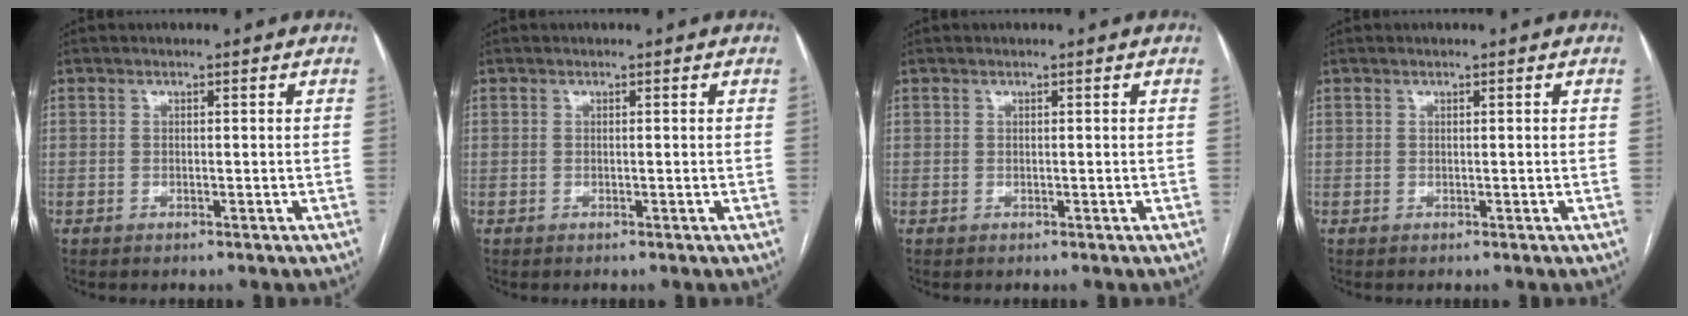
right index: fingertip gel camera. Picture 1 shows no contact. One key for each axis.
{"total": 0.0}
{"total": 0.0}
{"total": 0.0}